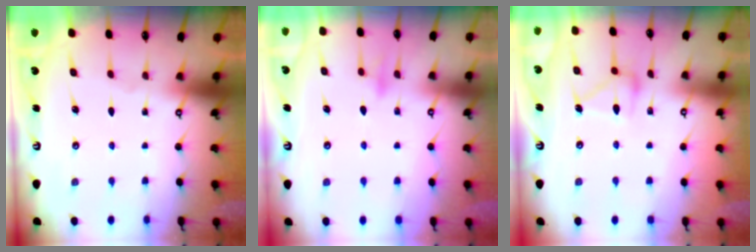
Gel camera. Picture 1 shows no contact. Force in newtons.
{"total": 7.5, "press": 7.4, "slide": 0.6}
{"total": 13.3, "press": 13.2, "slide": 0.6}